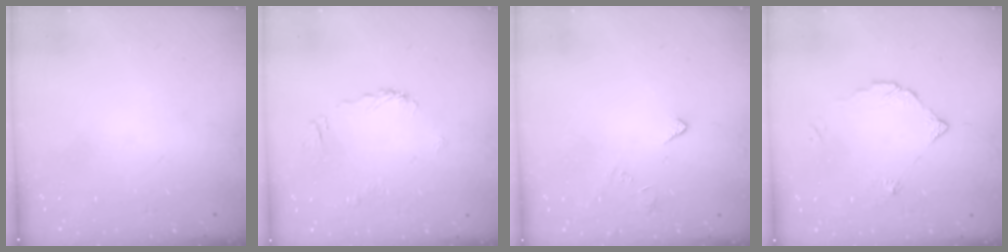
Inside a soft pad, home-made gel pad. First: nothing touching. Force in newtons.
{"total": 4.6, "press": 4.6, "slide": 0.5}
{"total": 2.8, "press": 2.8, "slide": 0.5}
{"total": 3.5, "press": 3.5, "slide": 0.3}